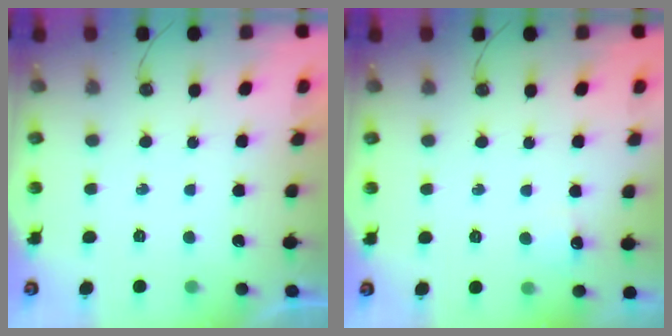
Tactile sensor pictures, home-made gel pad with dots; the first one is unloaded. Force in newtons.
{"total": 5.0, "press": 4.9, "slide": 0.9}